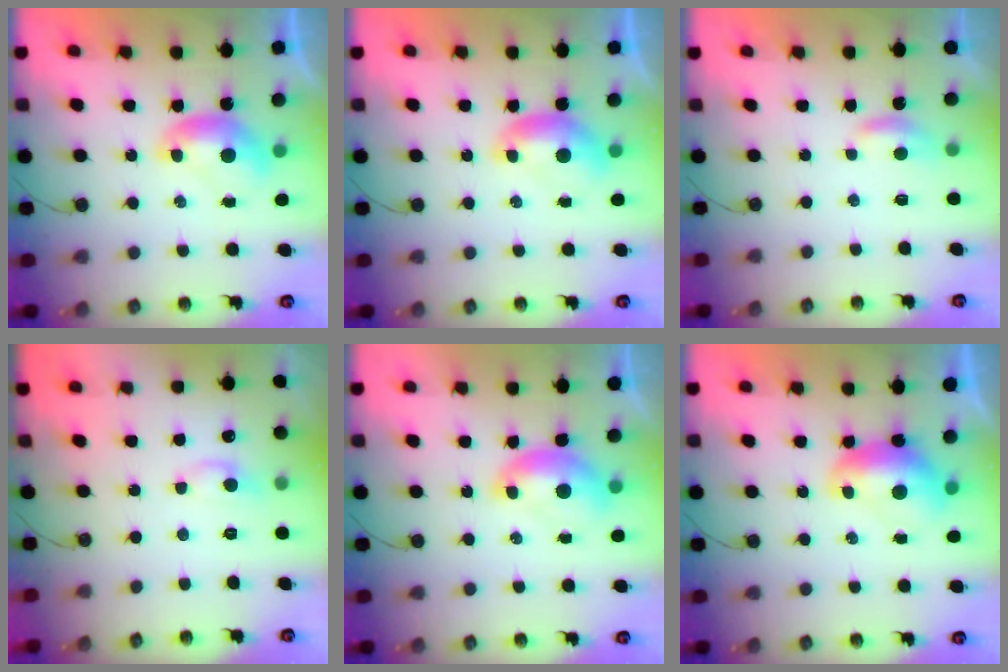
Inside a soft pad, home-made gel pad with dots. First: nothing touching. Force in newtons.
{"total": 0.0}
{"total": 2.3, "press": 2.3, "slide": 0.4}
{"total": 2.7, "press": 2.7, "slide": 0.6}
{"total": 1.5, "press": 1.4, "slide": 0.6}
{"total": 1.6, "press": 1.6, "slide": 0.4}